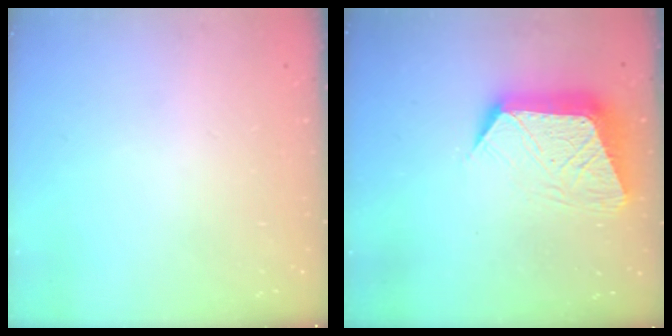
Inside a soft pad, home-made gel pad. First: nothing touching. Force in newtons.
{"total": 13.1, "press": 13.1, "slide": 1.2}